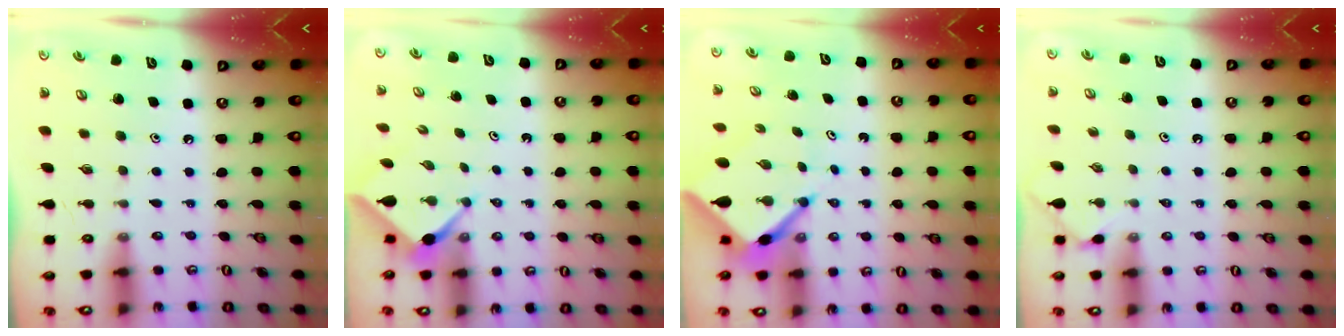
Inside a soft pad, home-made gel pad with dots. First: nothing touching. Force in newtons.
{"total": 2.5, "press": 2.4, "slide": 0.3}
{"total": 6.4, "press": 6.4, "slide": 0.6}
{"total": 2.1, "press": 2.1, "slide": 0.4}